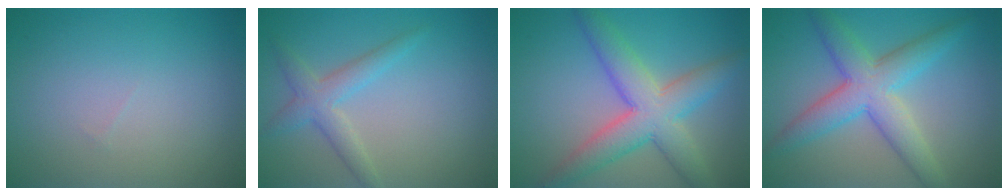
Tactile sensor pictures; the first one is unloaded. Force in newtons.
{"total": 2.8, "press": 2.8, "slide": 0.1}
{"total": 6.9, "press": 6.9, "slide": 0.1}
{"total": 6.0, "press": 6.0, "slide": 0.2}